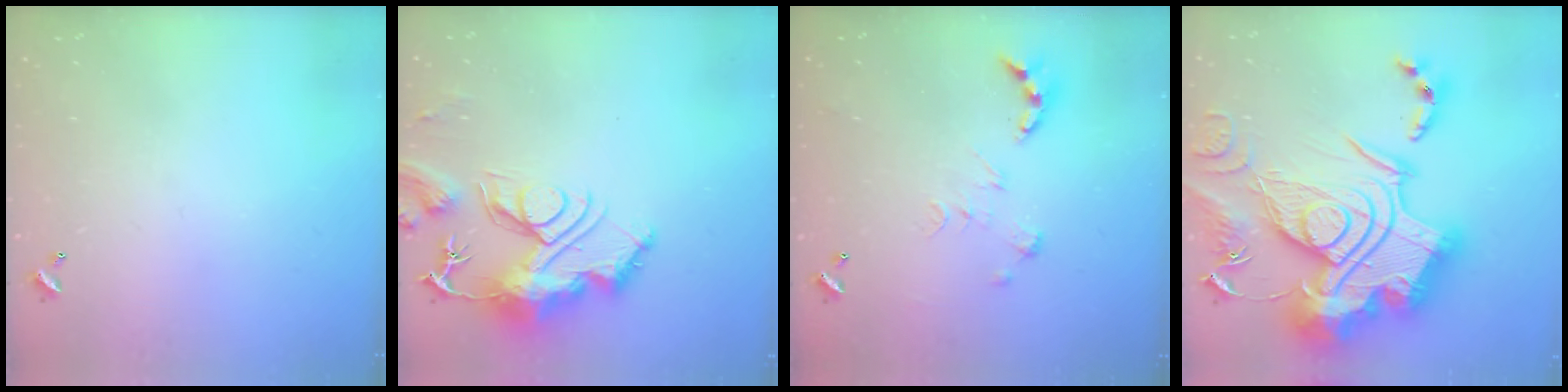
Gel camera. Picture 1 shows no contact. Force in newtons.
{"total": 14.1, "press": 14.1, "slide": 1.4}
{"total": 0.0}
{"total": 0.7, "press": 0.7, "slide": 0.1}